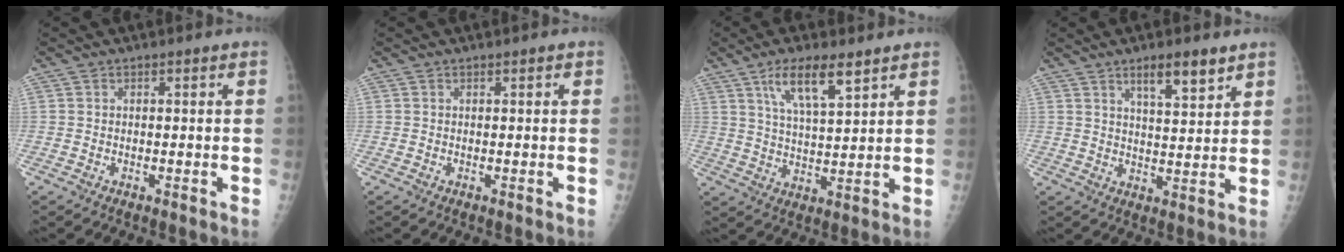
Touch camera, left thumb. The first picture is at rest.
{"total": 0.0}
{"total": 9.3, "force": [5.4, 2.7, 7.0], "torque": [-0.117, -0.026, 0.104]}
{"total": 7.1, "force": [4.6, 1.8, 5.1], "torque": [-0.069, -0.031, 0.075]}